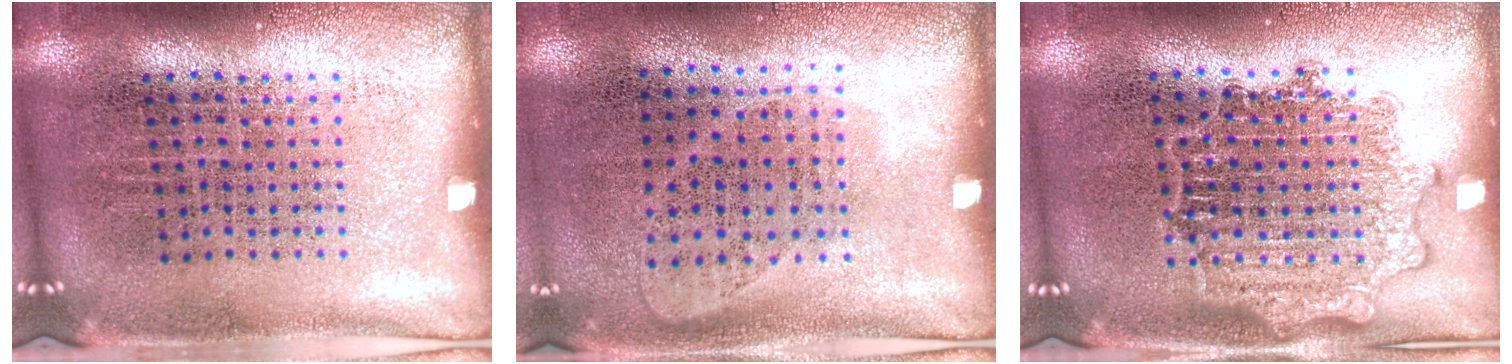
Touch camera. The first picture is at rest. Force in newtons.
{"total": 1.0, "press": 0.8, "slide": 0.5}
{"total": 1.5, "press": 1.5, "slide": 0.2}